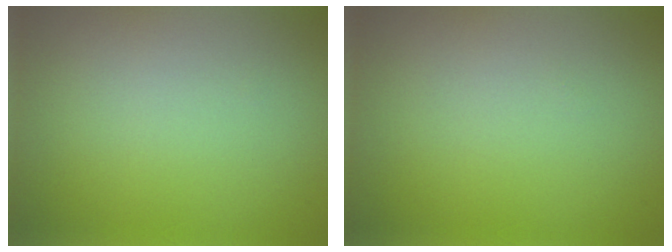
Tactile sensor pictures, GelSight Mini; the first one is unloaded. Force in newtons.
{"total": 0.0}